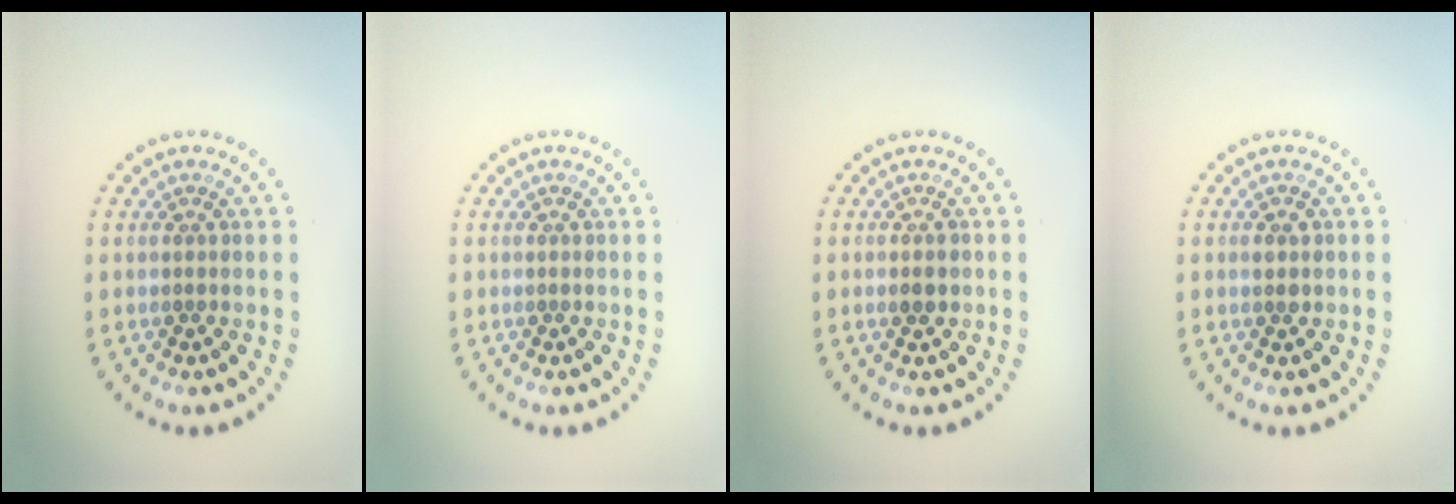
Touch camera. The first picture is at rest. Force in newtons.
{"total": 0.0}
{"total": 1.3, "press": 1.3, "slide": 0.2}
{"total": 1.1, "press": 1.1, "slide": 0.3}